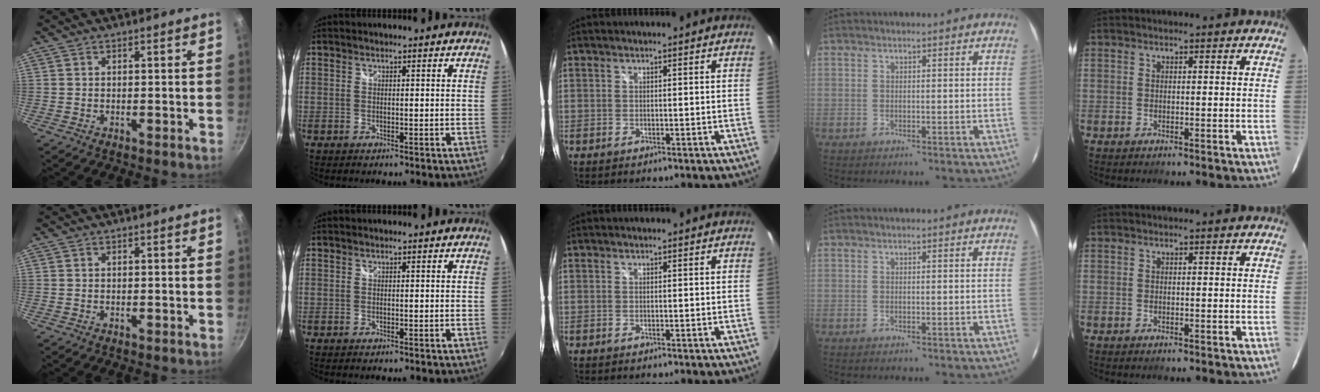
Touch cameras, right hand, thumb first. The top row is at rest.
{}